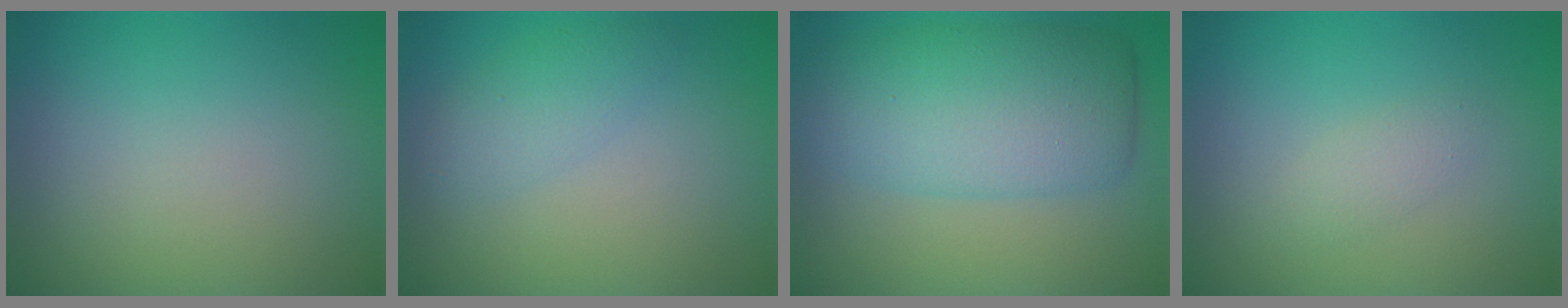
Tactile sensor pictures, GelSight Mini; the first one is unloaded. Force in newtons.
{"total": 2.2, "press": 2.2, "slide": 0.0}
{"total": 7.9, "press": 7.9, "slide": 0.1}
{"total": 1.4, "press": 1.4, "slide": 0.0}